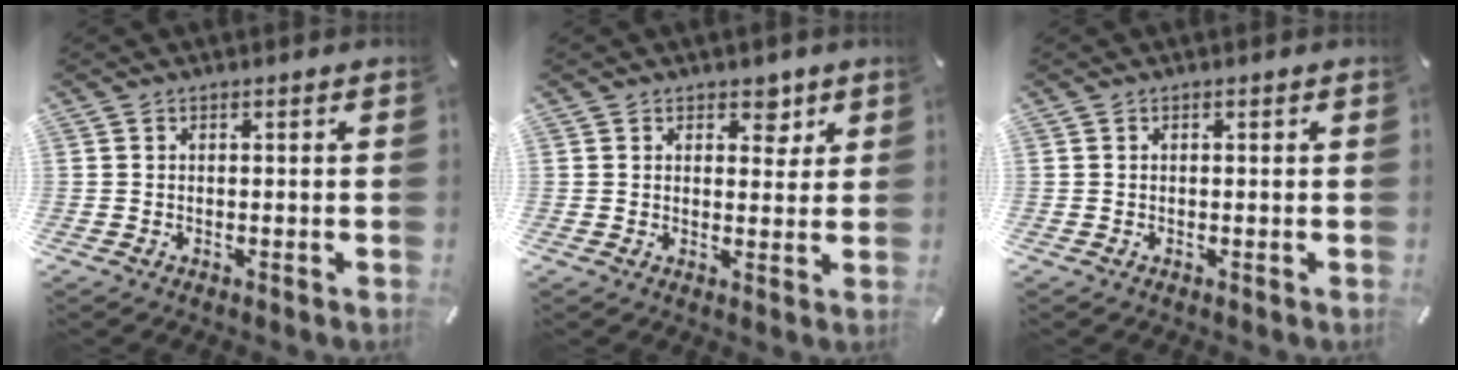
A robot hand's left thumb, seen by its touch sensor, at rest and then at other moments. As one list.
[{"total": 4.4, "force": [2.5, 3.0, 2.0], "torque": [0.000, -0.016, 0.035]}, {"total": 0.0}]